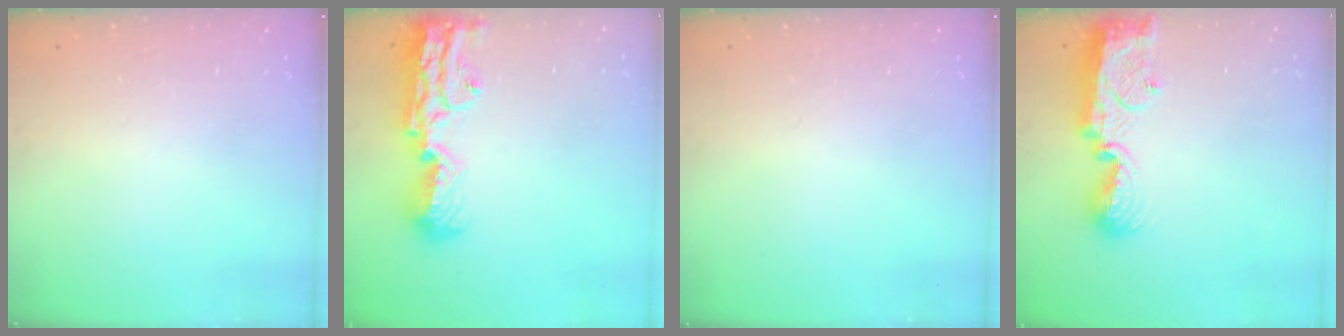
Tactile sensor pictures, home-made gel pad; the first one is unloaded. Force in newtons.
{"total": 18.1, "press": 17.4, "slide": 5.2}
{"total": 0.0}
{"total": 12.8, "press": 12.7, "slide": 1.1}